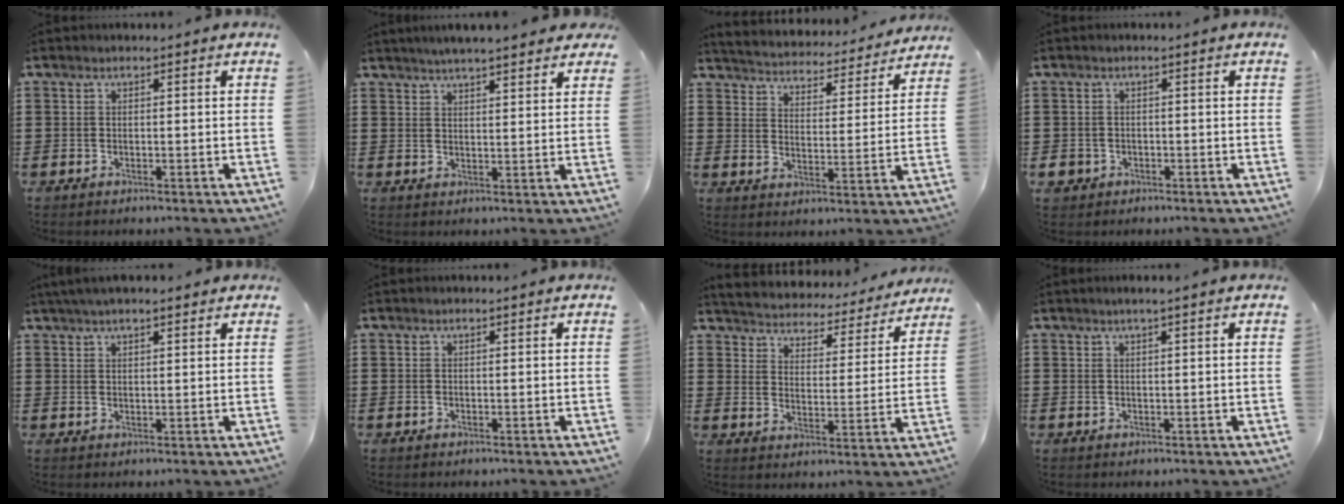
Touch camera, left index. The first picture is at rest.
{"total": 3.7, "force": [3.5, 0.1, 1.3], "torque": [-0.037, -0.004, 0.061]}
{"total": 3.8, "force": [3.8, 0.0, -0.3], "torque": [-0.023, -0.038, 0.059]}
{"total": 1.5, "force": [-0.8, 1.3, 0.2], "torque": [-0.011, 0.002, -0.020]}
{"total": 2.7, "force": [2.2, 0.5, 1.6], "torque": [-0.034, 0.007, 0.040]}
{"total": 0.0}
{"total": 3.5, "force": [3.5, 0.1, -0.5], "torque": [-0.017, -0.036, 0.053]}
{"total": 0.8, "force": [0.5, -0.1, 0.7], "torque": [-0.012, -0.001, 0.008]}